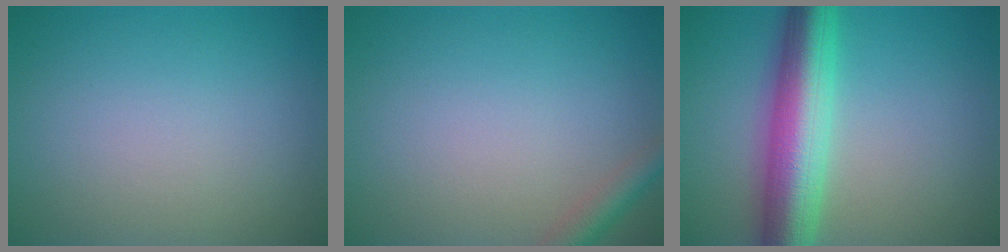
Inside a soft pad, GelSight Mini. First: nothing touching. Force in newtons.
{"total": 2.2, "press": 2.2, "slide": 0.2}
{"total": 8.4, "press": 8.4, "slide": 0.2}